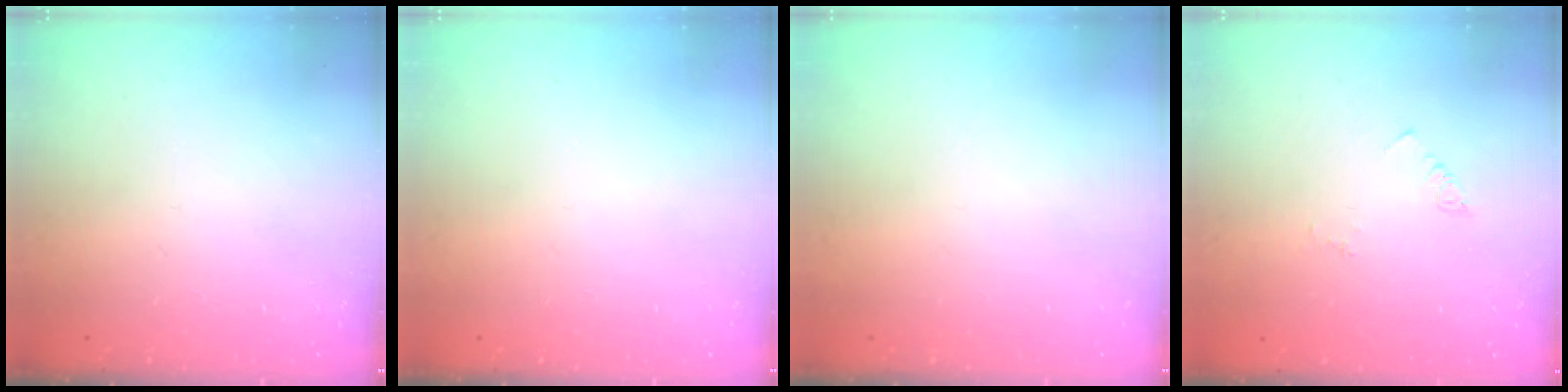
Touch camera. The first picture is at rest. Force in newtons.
{"total": 0.0}
{"total": 0.0}
{"total": 2.5, "press": 2.5, "slide": 0.4}